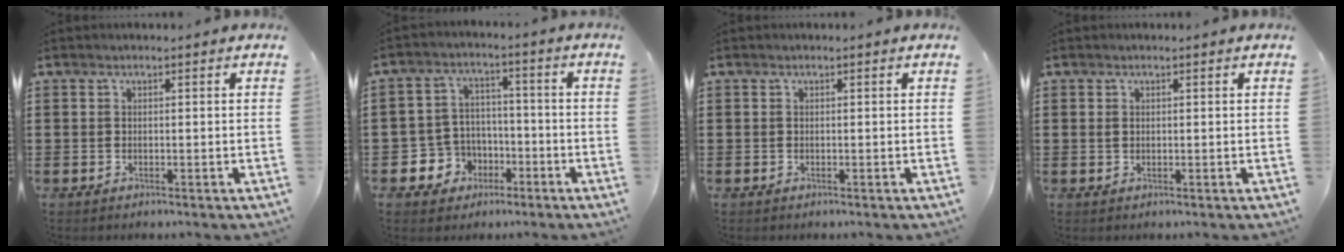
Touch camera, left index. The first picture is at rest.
{"total": 5.8, "force": [-2.5, 5.1, 1.0], "torque": [-0.047, 0.009, -0.047]}
{"total": 0.0}
{"total": 0.6, "force": [0.1, 0.5, 0.3], "torque": [-0.009, 0.002, 0.002]}